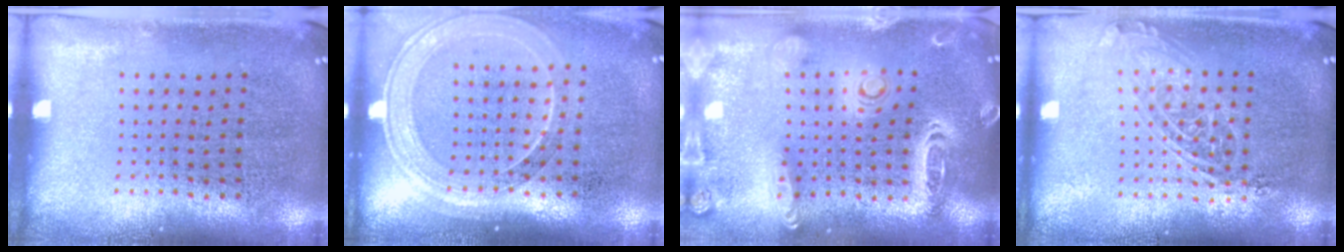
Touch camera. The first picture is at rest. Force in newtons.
{"total": 1.7, "press": 1.5, "slide": 0.7}
{"total": 2.5, "press": 2.3, "slide": 1.1}
{"total": 1.4, "press": 1.3, "slide": 0.7}